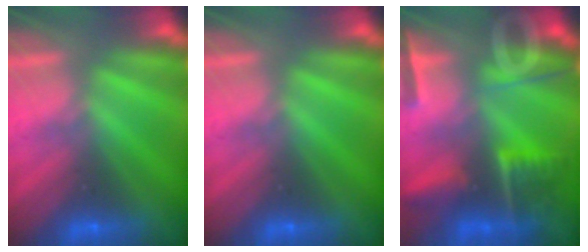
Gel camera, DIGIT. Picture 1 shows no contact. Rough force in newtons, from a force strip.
{"total": 0.0}
{"total": 8.9}